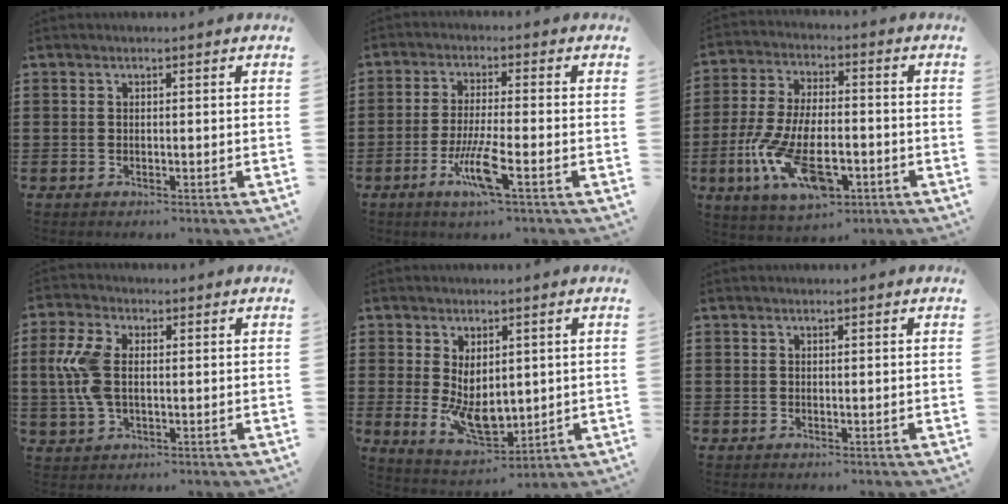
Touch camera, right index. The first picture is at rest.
{"total": 7.0, "force": [-3.2, 0.7, 6.1], "torque": [-0.124, -0.014, -0.062]}
{"total": 13.1, "force": [-5.0, 5.6, 10.7], "torque": [-0.231, -0.001, -0.091]}
{"total": 7.6, "force": [0.5, 4.2, 6.3], "torque": [-0.167, 0.000, -0.001]}
{"total": 7.6, "force": [0.0, 4.8, 5.9], "torque": [-0.105, -0.003, -0.002]}
{"total": 0.0}